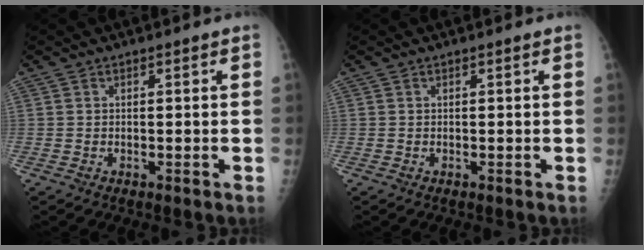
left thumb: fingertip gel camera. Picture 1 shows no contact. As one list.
[{"total": 0.0}]